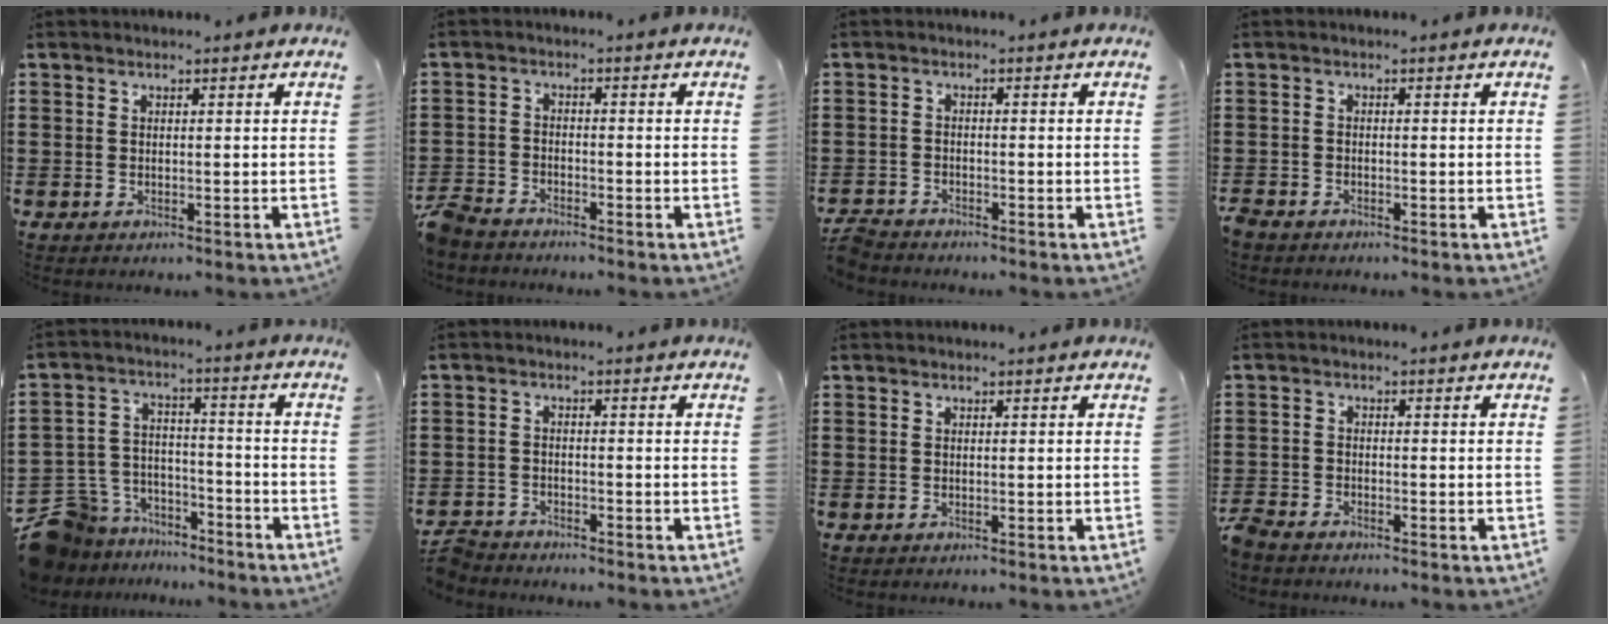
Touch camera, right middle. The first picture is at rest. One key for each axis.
{"total": 3.7, "fx": -3.5, "fy": 0.9, "fz": 0.8, "tx": -0.043, "ty": -0.006, "tz": -0.082}
{"total": 2.7, "fx": -2.6, "fy": 0.3, "fz": 0.3, "tx": -0.016, "ty": -0.001, "tz": -0.057}
{"total": 1.2, "fx": -1.1, "fy": 0.3, "fz": 0.4, "tx": -0.017, "ty": -0.004, "tz": -0.025}
{"total": 8.4, "fx": -7.7, "fy": 3.4, "fz": 0.1, "tx": -0.030, "ty": 0.011, "tz": -0.155}
{"total": 3.2, "fx": -3.1, "fy": 0.5, "fz": 0.1, "tx": -0.020, "ty": -0.005, "tz": -0.072}
{"total": 0.0}
{"total": 2.3, "fx": -2.2, "fy": 0.3, "fz": 0.5, "tx": -0.025, "ty": -0.002, "tz": -0.049}